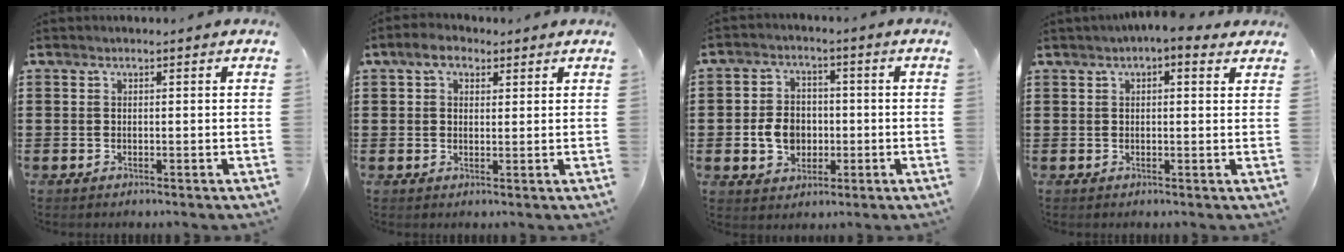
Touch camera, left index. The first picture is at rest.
{"total": 4.0, "force": [2.4, 2.3, 2.2], "torque": [-0.044, 0.008, 0.040]}
{"total": 6.2, "force": [-0.9, 5.2, 3.4], "torque": [-0.074, 0.007, -0.020]}
{"total": 2.4, "force": [1.5, 0.6, 1.8], "torque": [-0.038, 0.005, 0.025]}